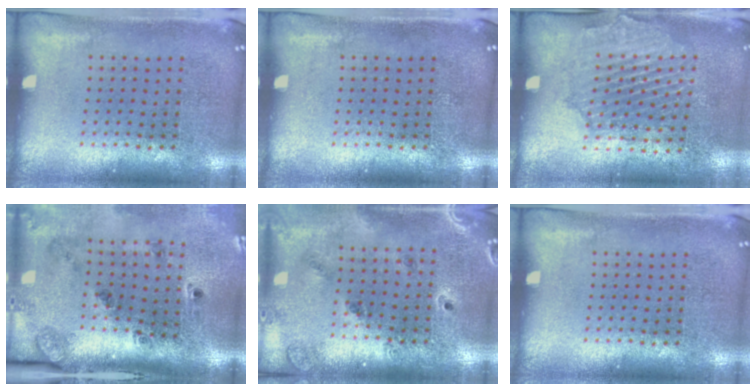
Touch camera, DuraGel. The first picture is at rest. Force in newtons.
{"total": 0.0}
{"total": 1.6, "press": 1.6, "slide": 0.3}
{"total": 2.0, "press": 1.6, "slide": 1.3}
{"total": 1.4, "press": 1.3, "slide": 0.3}
{"total": 0.0}